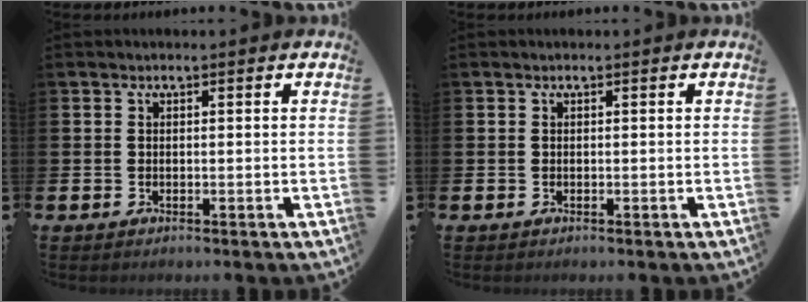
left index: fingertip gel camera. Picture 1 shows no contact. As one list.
[{"total": 0.0}]